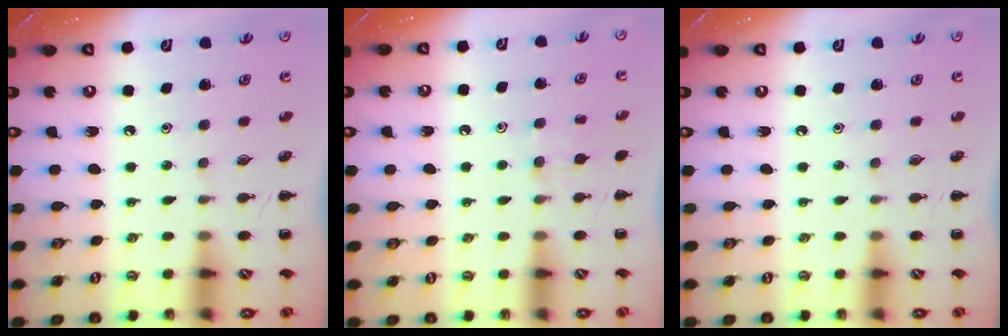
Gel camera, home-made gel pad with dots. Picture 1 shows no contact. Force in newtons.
{"total": 6.1, "press": 5.9, "slide": 1.8}
{"total": 0.0}